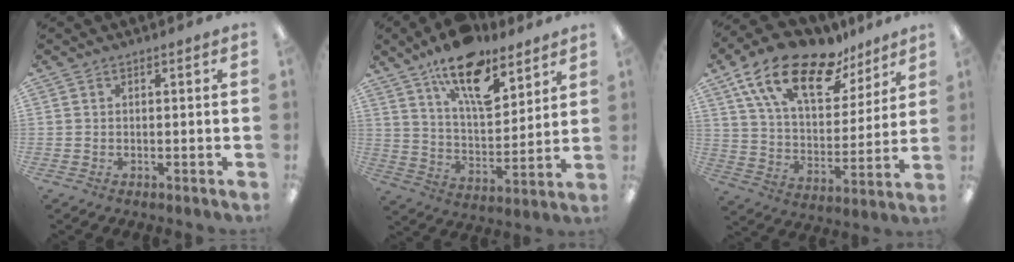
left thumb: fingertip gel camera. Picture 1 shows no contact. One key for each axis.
{"total": 16.6, "fx": 11.6, "fy": 6.8, "fz": 9.6, "tx": -0.150, "ty": -0.063, "tz": 0.199}
{"total": 21.0, "fx": 13.6, "fy": 9.8, "fz": 12.7, "tx": -0.222, "ty": -0.070, "tz": 0.239}